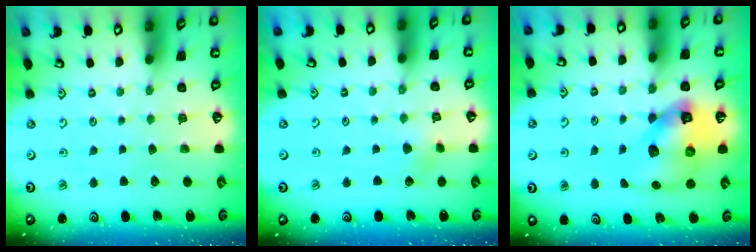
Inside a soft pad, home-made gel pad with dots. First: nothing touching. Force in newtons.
{"total": 2.9, "press": 2.8, "slide": 0.2}
{"total": 14.0, "press": 13.8, "slide": 2.3}